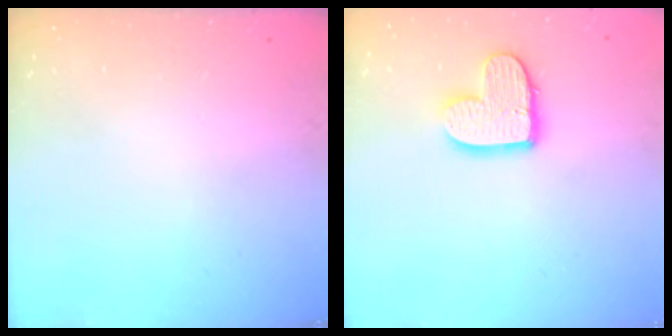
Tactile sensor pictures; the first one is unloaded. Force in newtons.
{"total": 11.3, "press": 11.3, "slide": 0.7}